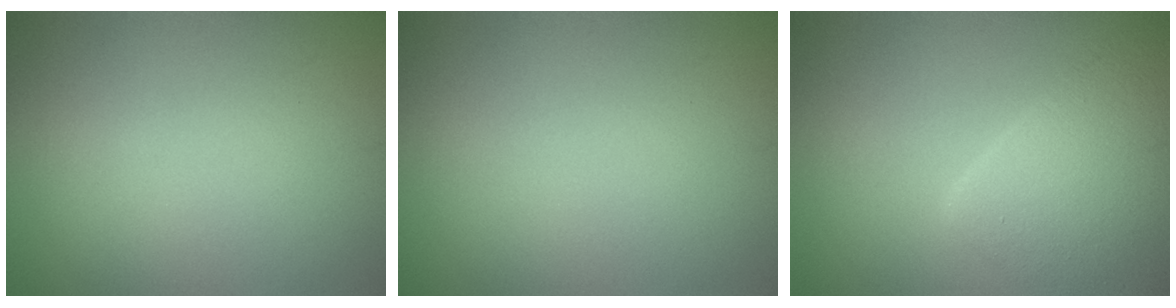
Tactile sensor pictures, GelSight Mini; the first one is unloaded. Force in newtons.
{"total": 0.0}
{"total": 6.9, "press": 6.9, "slide": 0.3}